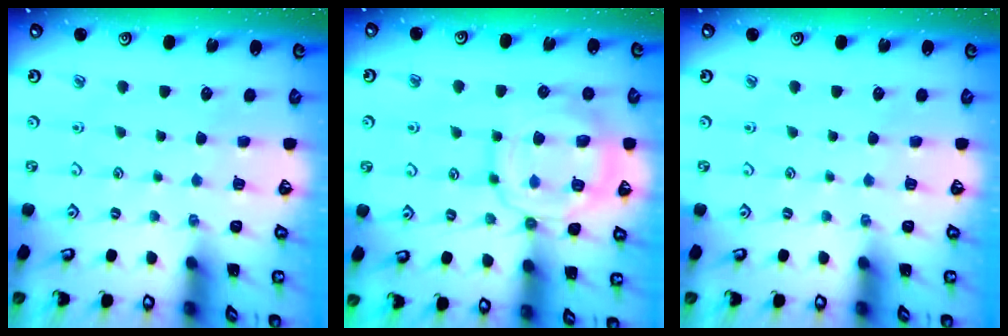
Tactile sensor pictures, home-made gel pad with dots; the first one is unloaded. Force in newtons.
{"total": 14.4, "press": 14.3, "slide": 1.4}
{"total": 0.0}